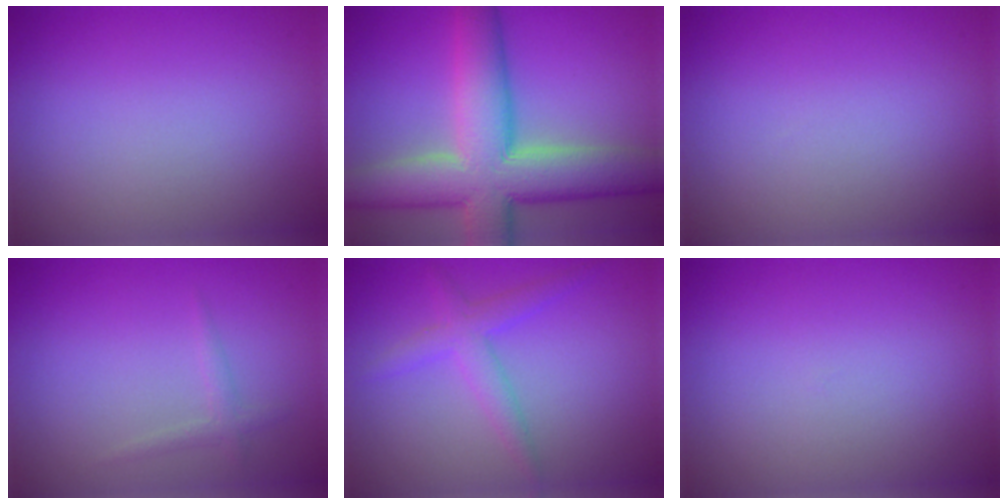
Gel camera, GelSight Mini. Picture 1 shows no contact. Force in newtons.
{"total": 11.8, "press": 11.8, "slide": 0.8}
{"total": 0.0}
{"total": 1.1, "press": 1.1, "slide": 0.0}
{"total": 2.6, "press": 2.6, "slide": 0.1}
{"total": 0.0}